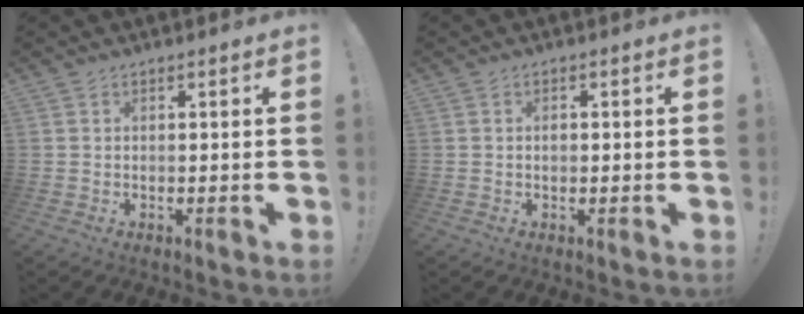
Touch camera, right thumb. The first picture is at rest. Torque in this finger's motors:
{"motor_torque": [-0.16, -0.38, -0.28, 0.24, 0.02]}